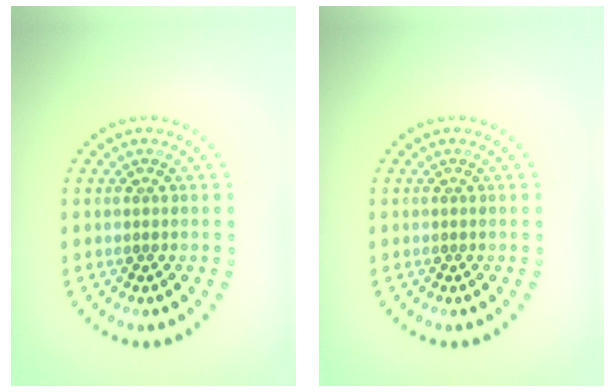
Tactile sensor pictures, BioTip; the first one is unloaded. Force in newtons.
{"total": 0.0}